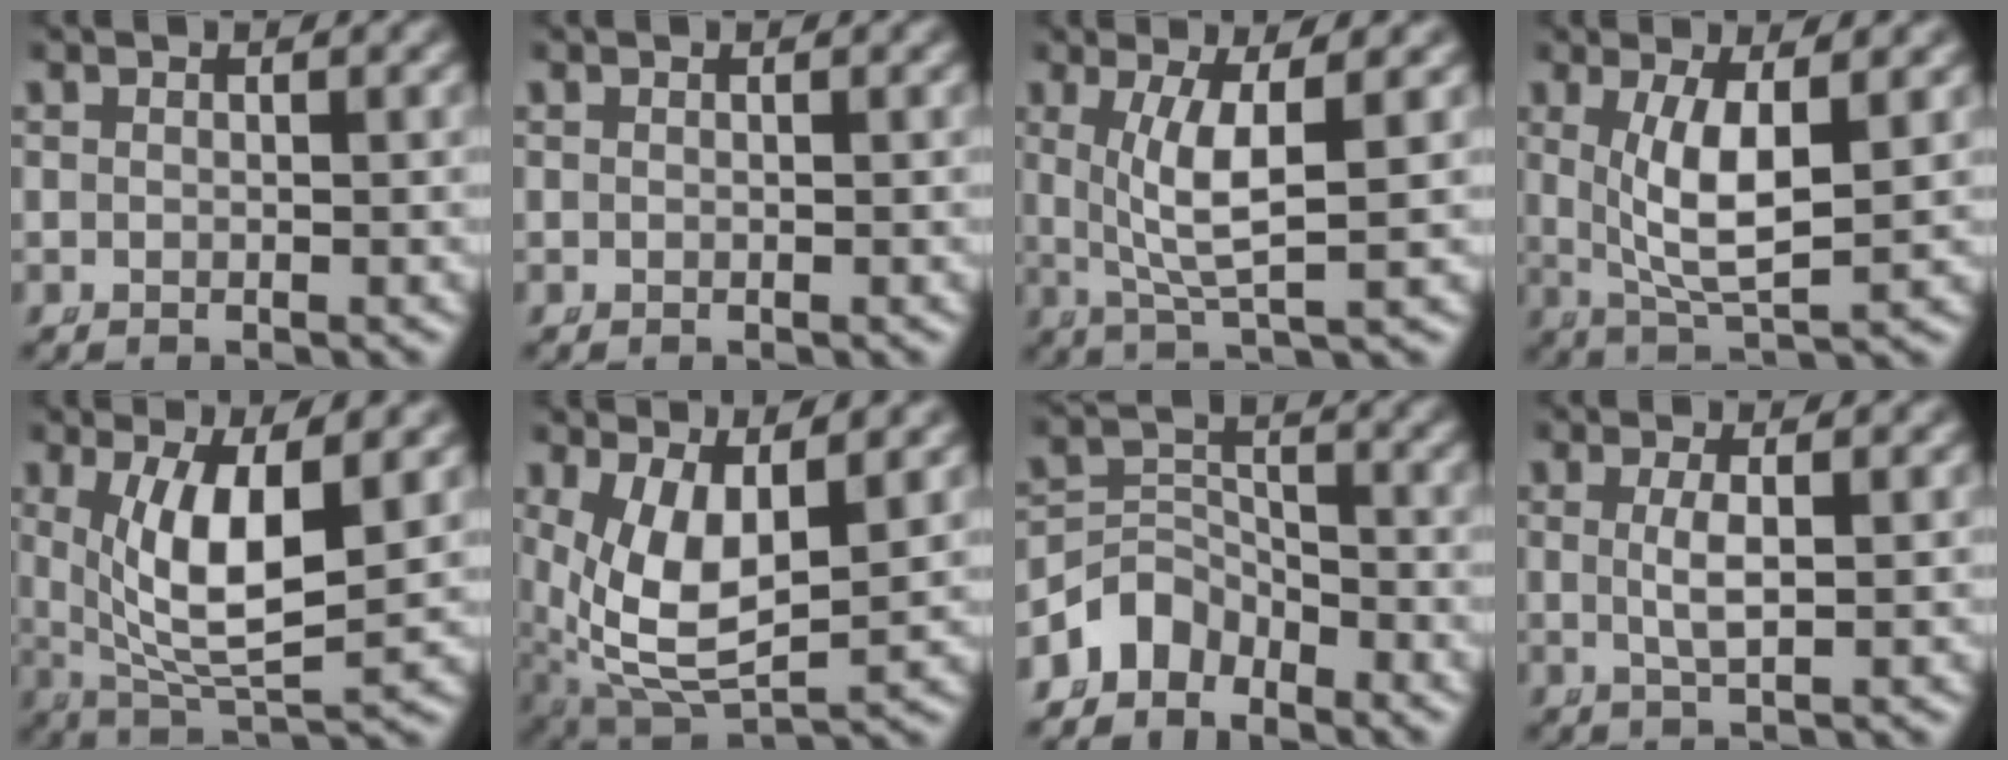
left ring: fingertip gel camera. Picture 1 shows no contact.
{"total": 0.0}
{"total": 5.3, "force": [1.0, 1.2, 5.1], "torque": [-0.093, -0.011, 0.029]}
{"total": 6.1, "force": [0.9, 2.4, 5.5], "torque": [-0.105, -0.019, 0.032]}
{"total": 8.4, "force": [1.3, 4.1, 7.2], "torque": [-0.142, -0.025, 0.041]}
{"total": 9.9, "force": [0.3, 6.8, 7.1], "torque": [-0.167, -0.056, 0.033]}
{"total": 5.9, "force": [-3.1, 4.5, 2.3], "torque": [-0.051, -0.021, -0.053]}
{"total": 2.2, "force": [0.2, 0.0, 2.1], "torque": [-0.050, -0.012, 0.012]}